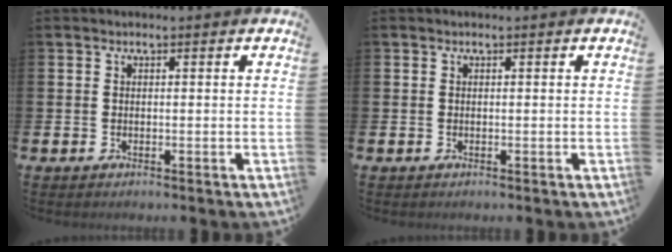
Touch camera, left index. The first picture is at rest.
{"total": 0.0}